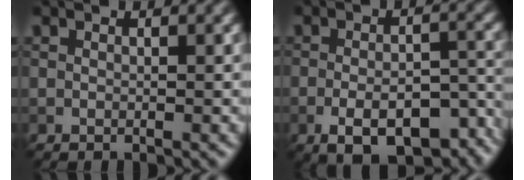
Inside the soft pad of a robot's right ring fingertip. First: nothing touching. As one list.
[{"total": 9.4, "force": [-4.8, 4.0, 7.0], "torque": [-0.104, -0.015, -0.063]}]